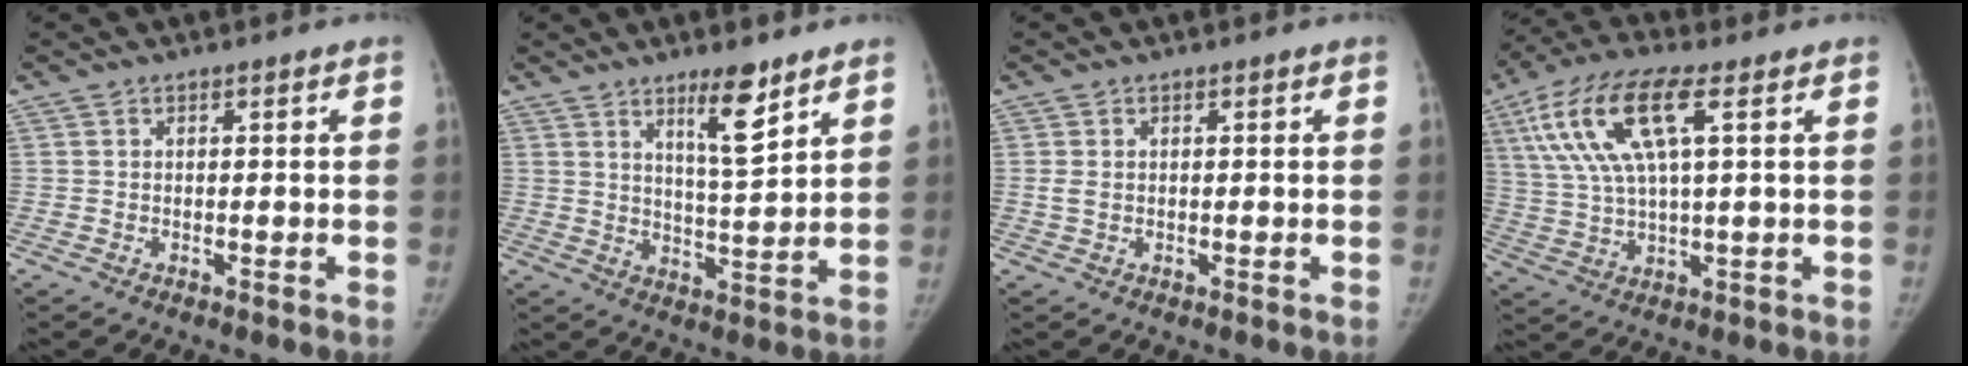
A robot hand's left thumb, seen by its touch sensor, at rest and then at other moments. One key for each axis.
{"total": 8.3, "fx": 5.5, "fy": 1.6, "fz": 6.1, "tx": -0.089, "ty": -0.045, "tz": 0.092}
{"total": 1.6, "fx": 0.2, "fy": 1.1, "fz": 1.2, "tx": -0.029, "ty": 0.003, "tz": 0.007}
{"total": 15.3, "fx": 5.5, "fy": 4.9, "fz": 13.4, "tx": -0.290, "ty": 0.011, "tz": 0.102}